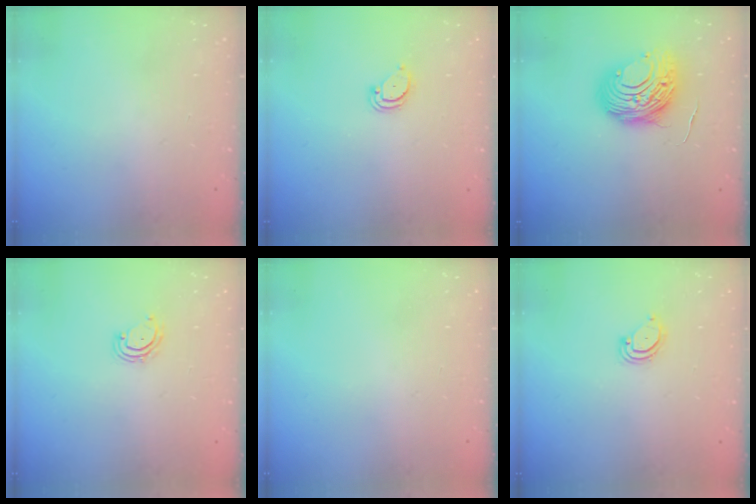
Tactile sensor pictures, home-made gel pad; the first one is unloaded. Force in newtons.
{"total": 2.1, "press": 2.1, "slide": 0.1}
{"total": 12.0, "press": 12.0, "slide": 0.9}
{"total": 4.1, "press": 4.1, "slide": 0.3}
{"total": 0.0}
{"total": 4.0, "press": 4.0, "slide": 0.3}